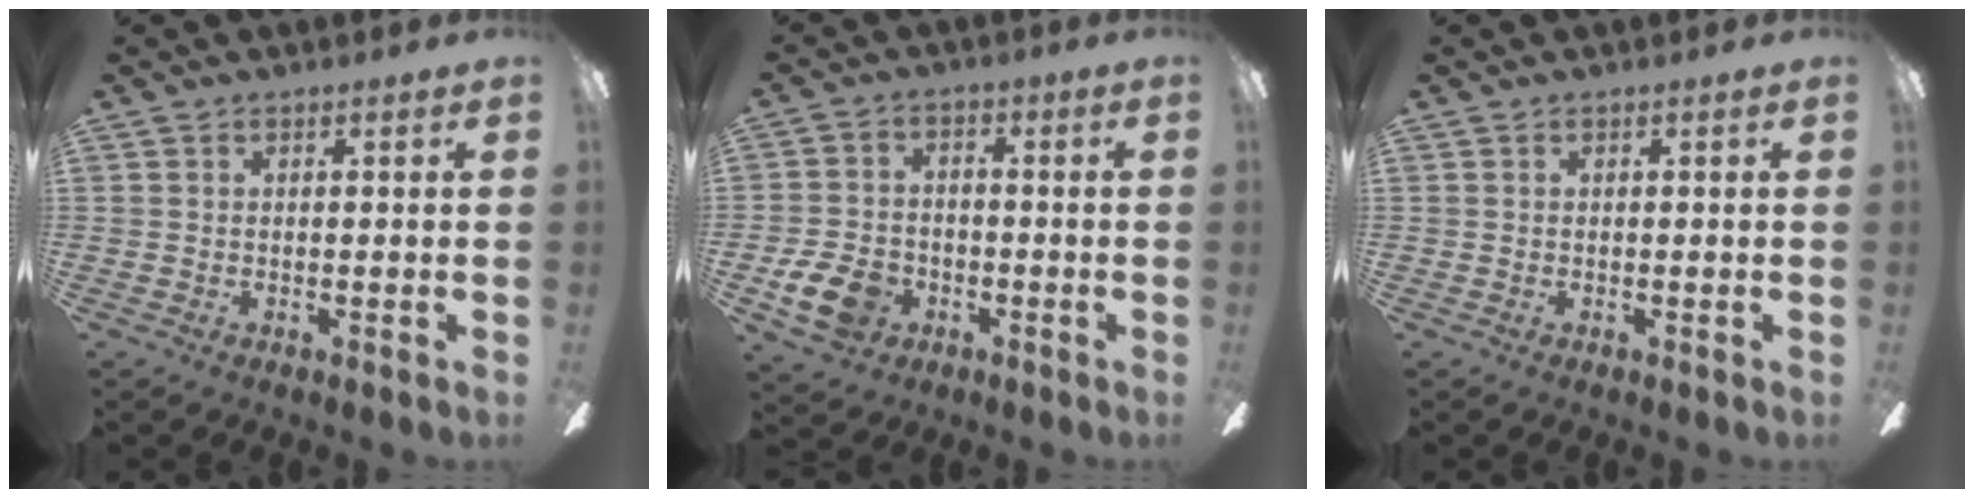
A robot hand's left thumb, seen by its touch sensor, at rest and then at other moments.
{"total": 9.6, "force": [-4.2, 7.0, 5.0], "torque": [-0.115, 0.024, -0.078]}
{"total": 0.0}